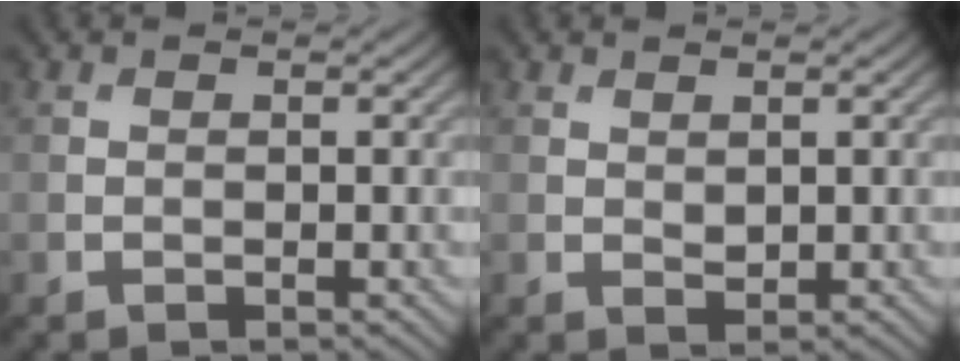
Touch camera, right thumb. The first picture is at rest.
{"total": 1.0, "force": [0.5, 0.5, 0.6], "torque": [-0.013, -0.004, 0.014]}